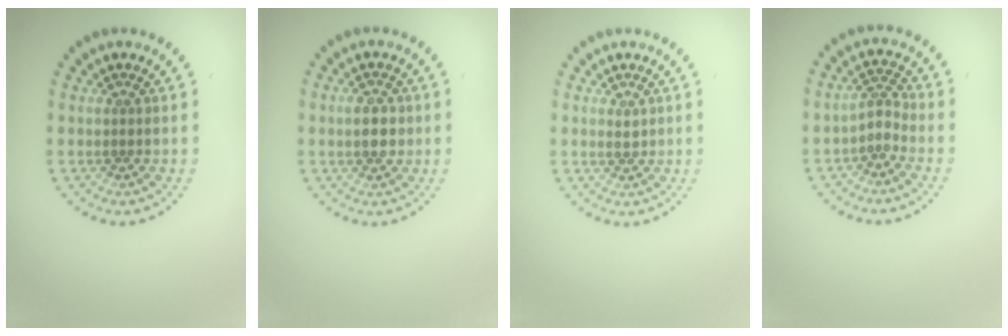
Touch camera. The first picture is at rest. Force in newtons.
{"total": 2.8, "press": 2.8, "slide": 0.1}
{"total": 0.8, "press": 0.8, "slide": 0.1}
{"total": 1.7, "press": 1.3, "slide": 1.0}